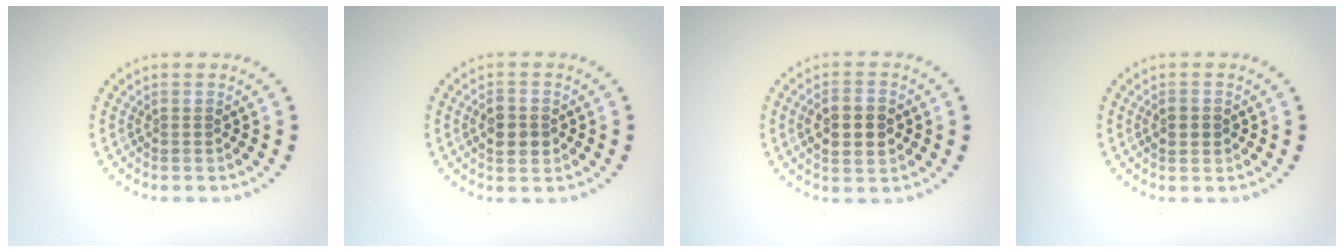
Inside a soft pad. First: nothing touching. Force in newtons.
{"total": 2.9, "press": 2.9, "slide": 0.1}
{"total": 4.1, "press": 4.1, "slide": 0.2}
{"total": 1.2, "press": 1.2, "slide": 0.2}